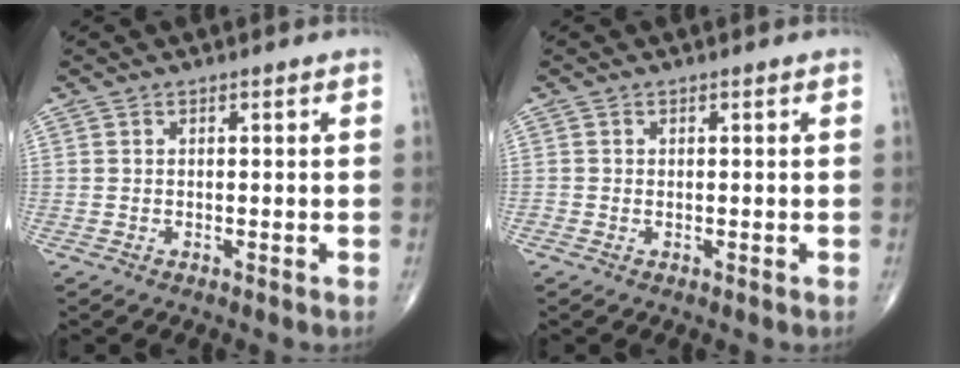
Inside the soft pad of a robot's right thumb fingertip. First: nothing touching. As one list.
[{"total": 0.0}]